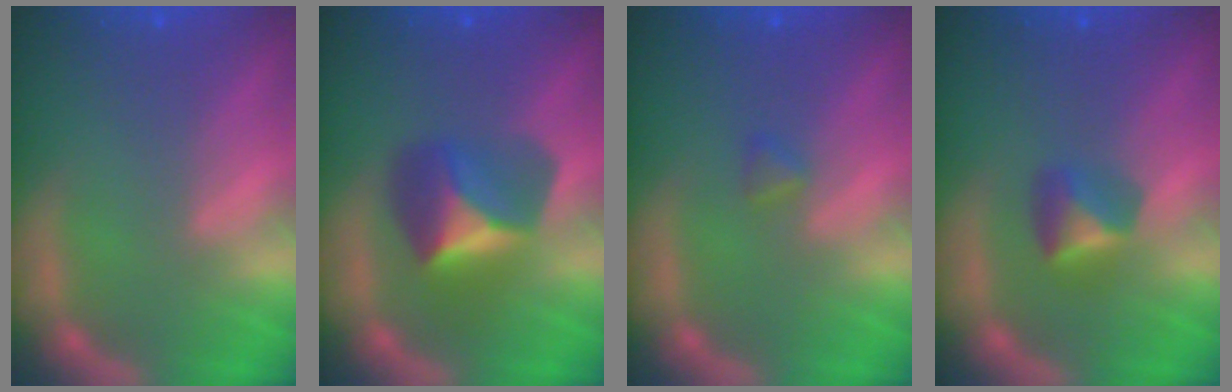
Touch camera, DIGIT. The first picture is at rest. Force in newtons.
{"total": 4.9}
{"total": 0.9}
{"total": 2.4}